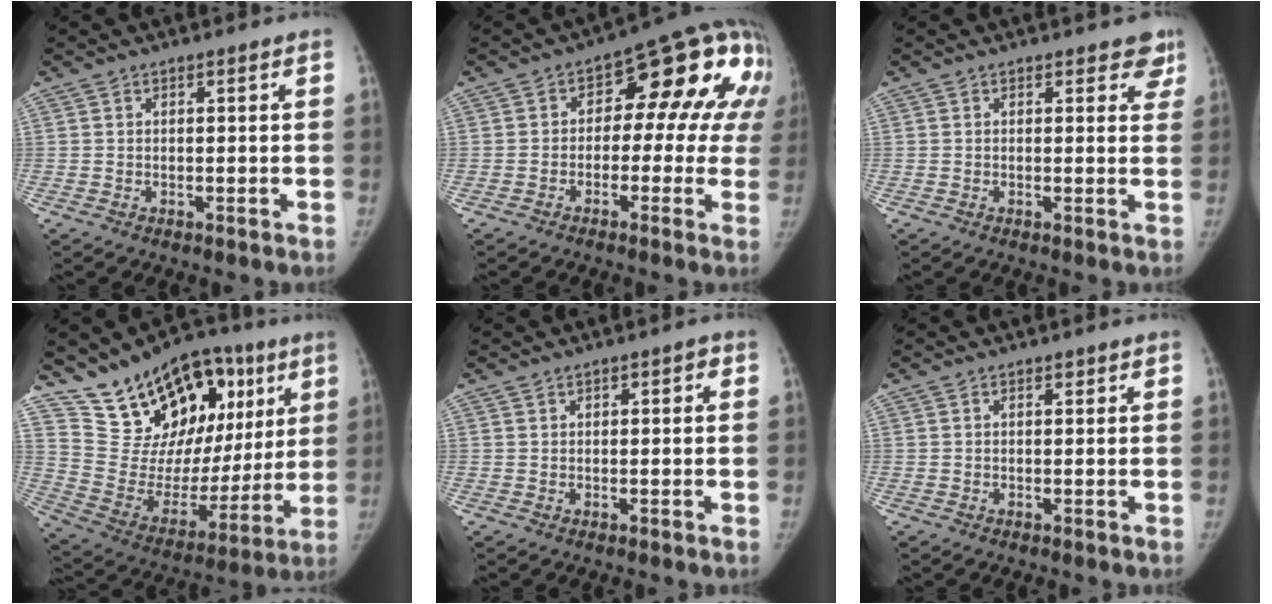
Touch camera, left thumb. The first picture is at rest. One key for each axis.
{"total": 16.2, "fx": 2.0, "fy": 9.5, "fz": 13.0, "tx": -0.109, "ty": 0.033, "tz": 0.009}
{"total": 4.1, "fx": 3.1, "fy": 2.3, "fz": 1.4, "tx": 0.026, "ty": -0.013, "tz": 0.022}
{"total": 23.7, "fx": 12.0, "fy": 14.4, "fz": 14.5, "tx": -0.161, "ty": -0.020, "tz": 0.213}
{"total": 1.4, "fx": 0.5, "fy": 1.0, "fz": 0.9, "tx": -0.001, "ty": 0.002, "tz": 0.005}
{"total": 0.6, "fx": 0.4, "fy": 0.4, "fz": 0.3, "tx": 0.001, "ty": -0.002, "tz": 0.005}